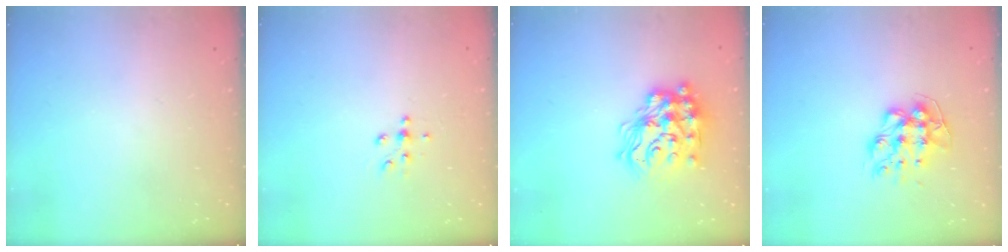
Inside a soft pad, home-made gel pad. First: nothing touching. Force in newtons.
{"total": 5.8, "press": 5.5, "slide": 2.0}
{"total": 20.2, "press": 20.2, "slide": 1.2}
{"total": 10.0, "press": 9.9, "slide": 0.7}